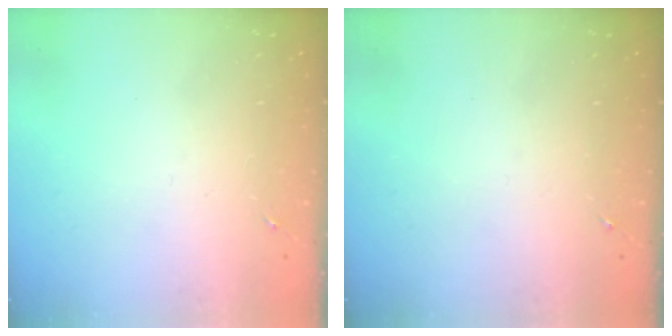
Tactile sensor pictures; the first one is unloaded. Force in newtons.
{"total": 0.0}